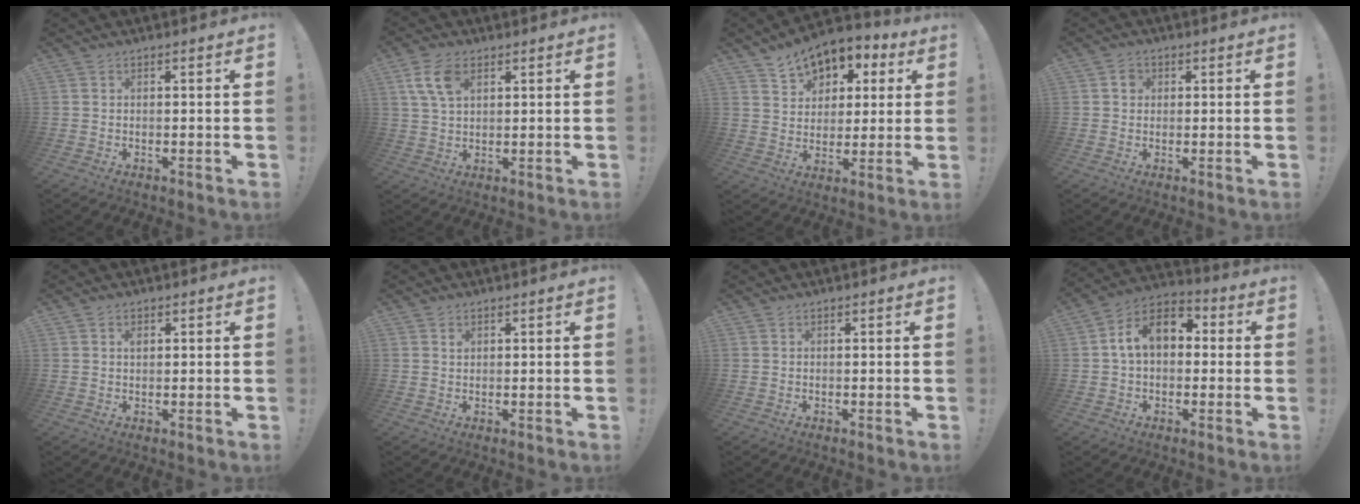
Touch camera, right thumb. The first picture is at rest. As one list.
[{"total": 8.2, "force": [3.5, 4.7, 5.7], "torque": [-0.107, -0.001, 0.068]}, {"total": 10.4, "force": [6.8, 6.7, 4.2], "torque": [-0.061, -0.049, 0.126]}, {"total": 2.6, "force": [0.5, 2.4, 1.0], "torque": [-0.007, 0.003, 0.007]}, {"total": 1.1, "force": [0.4, 0.8, 0.7], "torque": [0.001, -0.003, 0.005]}, {"total": 0.7, "force": [0.5, 0.6, 0.2], "torque": [0.002, -0.002, 0.008]}, {"total": 0.0}, {"total": 11.9, "force": [2.4, 7.7, 8.7], "torque": [-0.143, 0.019, 0.049]}]